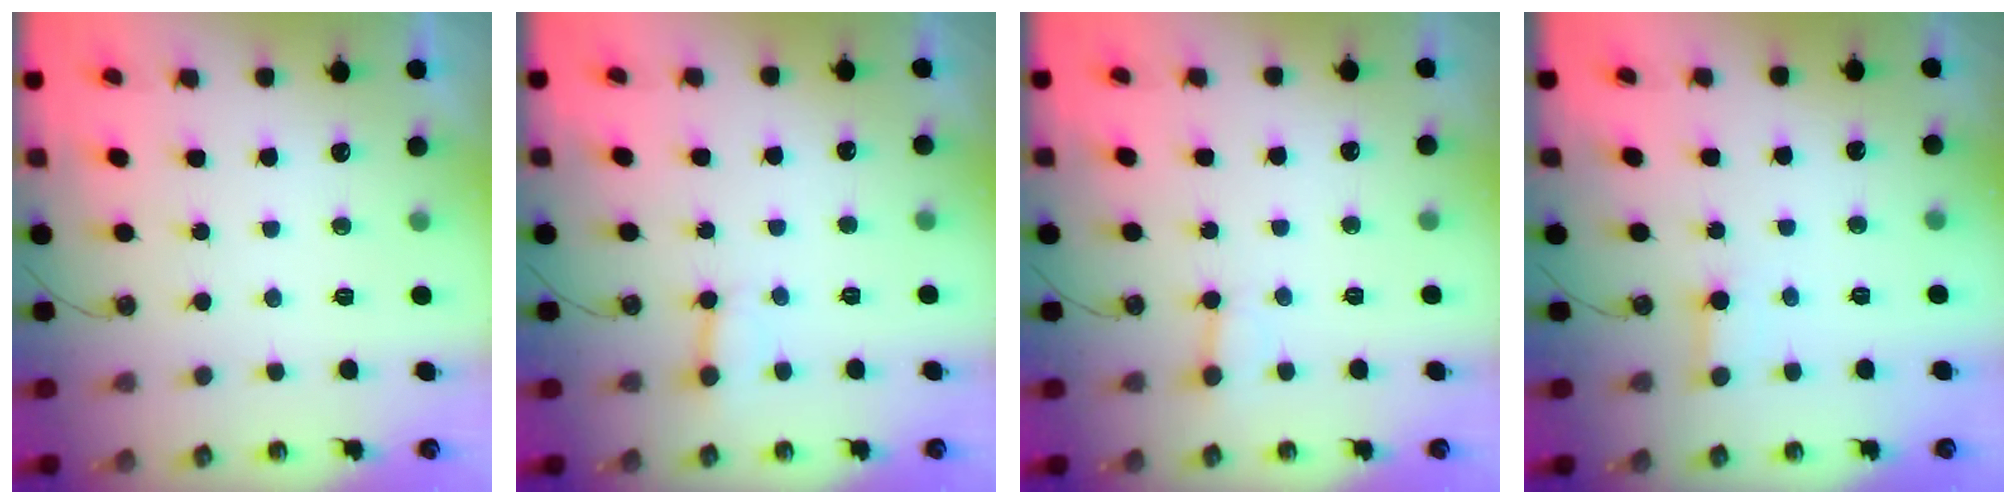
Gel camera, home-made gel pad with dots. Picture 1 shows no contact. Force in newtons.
{"total": 2.7, "press": 2.6, "slide": 0.6}
{"total": 2.1, "press": 2.1, "slide": 0.1}
{"total": 2.4, "press": 2.4, "slide": 0.1}